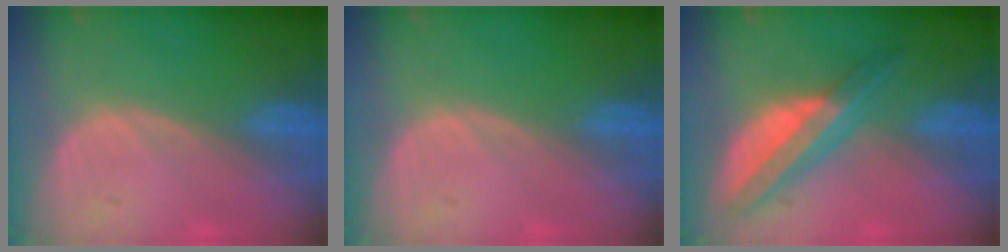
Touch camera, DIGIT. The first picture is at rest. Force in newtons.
{"total": 0.0}
{"total": 7.4, "press": 6.2, "slide": 3.9}